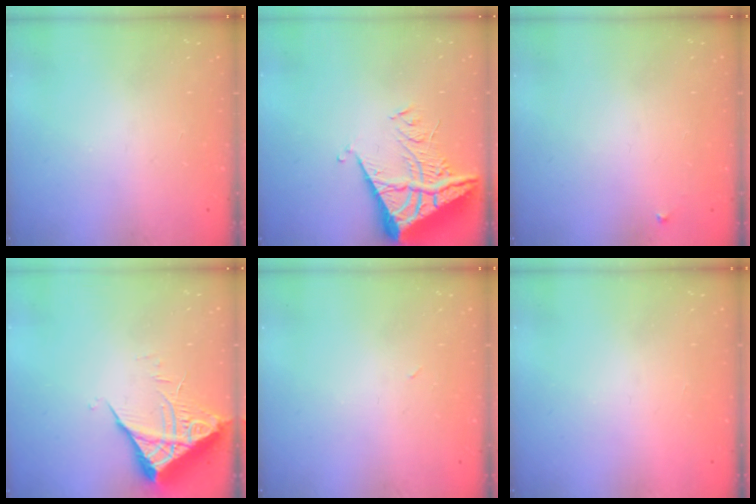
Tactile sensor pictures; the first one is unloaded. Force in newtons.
{"total": 8.8, "press": 8.7, "slide": 0.8}
{"total": 3.3, "press": 3.3, "slide": 0.5}
{"total": 7.0, "press": 7.0, "slide": 0.6}
{"total": 2.9, "press": 2.9, "slide": 0.7}
{"total": 1.5, "press": 1.5, "slide": 0.1}